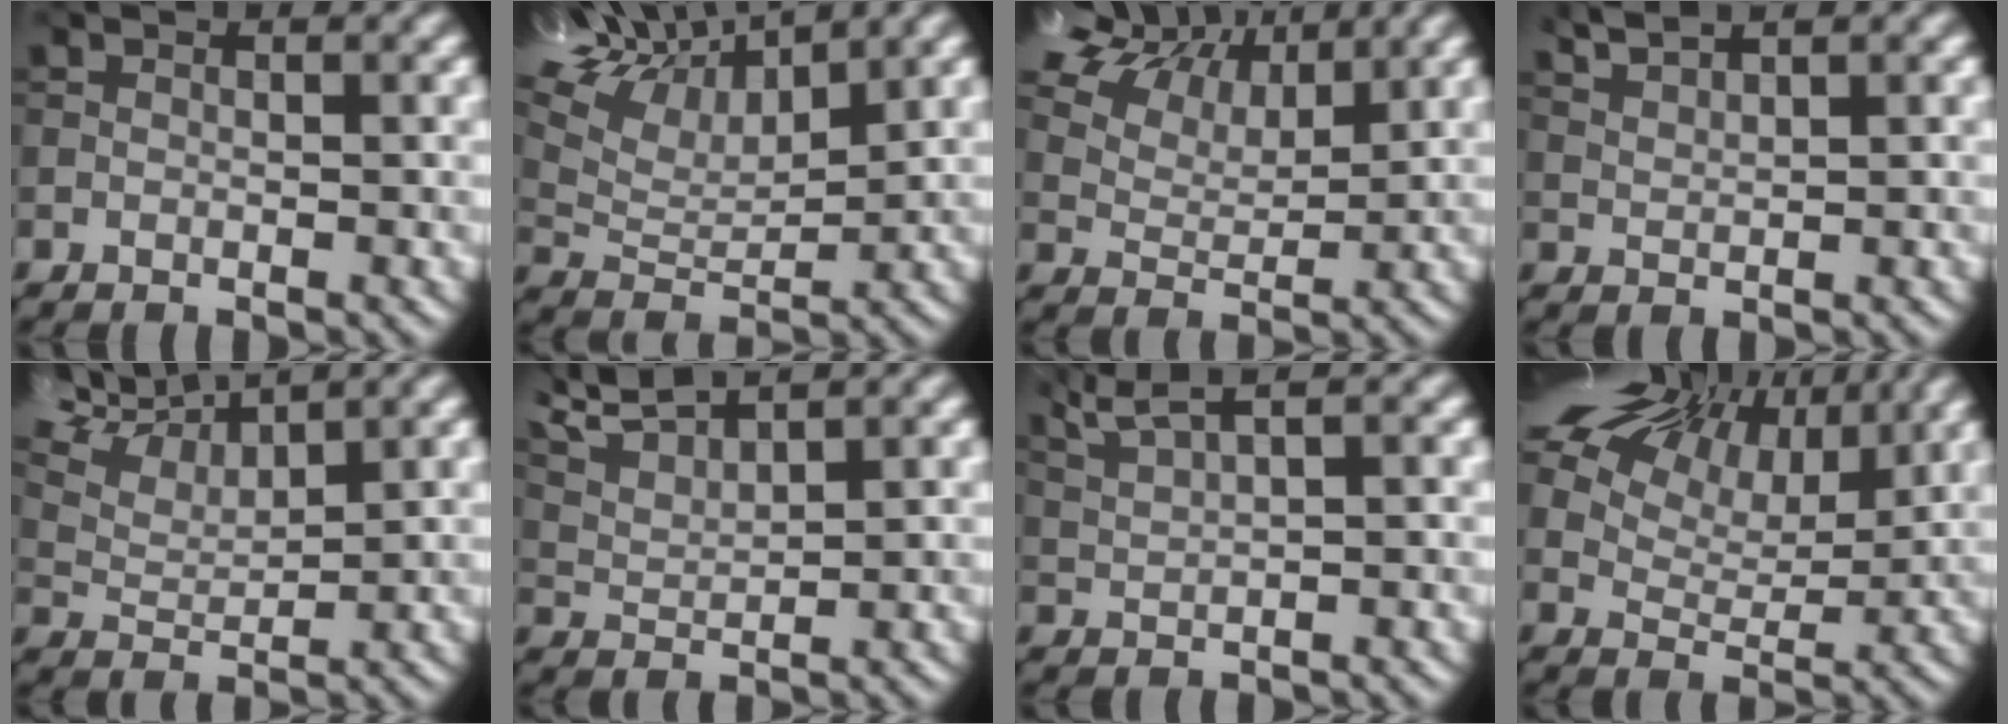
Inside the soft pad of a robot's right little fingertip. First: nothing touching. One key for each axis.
{"total": 9.5, "fx": 7.5, "fy": 2.9, "fz": 5.2, "tx": -0.152, "ty": 0.026, "tz": 0.143}
{"total": 10.8, "fx": 7.3, "fy": 5.6, "fz": 5.7, "tx": -0.144, "ty": 0.025, "tz": 0.146}
{"total": 1.7, "fx": 1.5, "fy": -0.5, "fz": 0.4, "tx": -0.021, "ty": -0.002, "tz": 0.054}
{"total": 7.7, "fx": 6.5, "fy": 1.9, "fz": 3.7, "tx": -0.115, "ty": 0.018, "tz": 0.126}
{"total": 3.7, "fx": 3.5, "fy": -0.1, "fz": 1.3, "tx": -0.058, "ty": 0.006, "tz": 0.093}
{"total": 3.0, "fx": 2.4, "fy": -0.2, "fz": 1.8, "tx": -0.065, "ty": 0.005, "tz": 0.073}
{"total": 17.9, "fx": 10.6, "fy": 10.1, "fz": 10.3, "tx": -0.233, "ty": 0.062, "tz": 0.203}